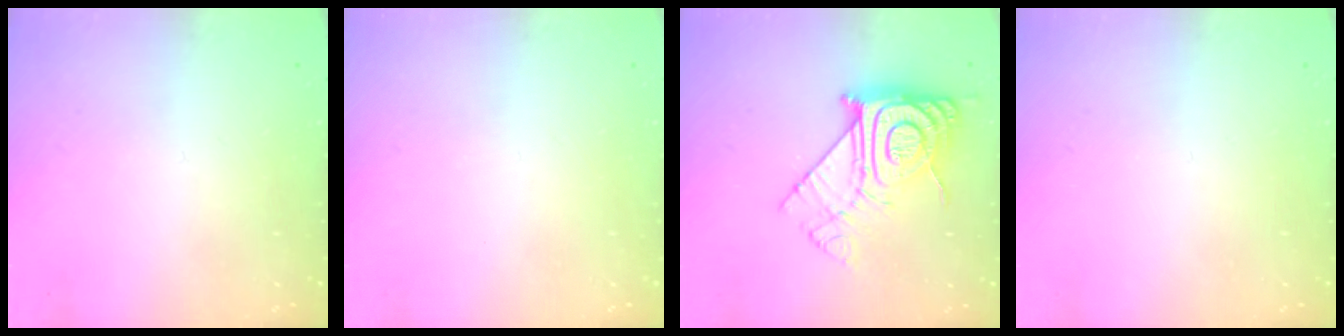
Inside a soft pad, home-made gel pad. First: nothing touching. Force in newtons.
{"total": 0.0}
{"total": 15.1, "press": 15.1, "slide": 1.2}
{"total": 0.0}